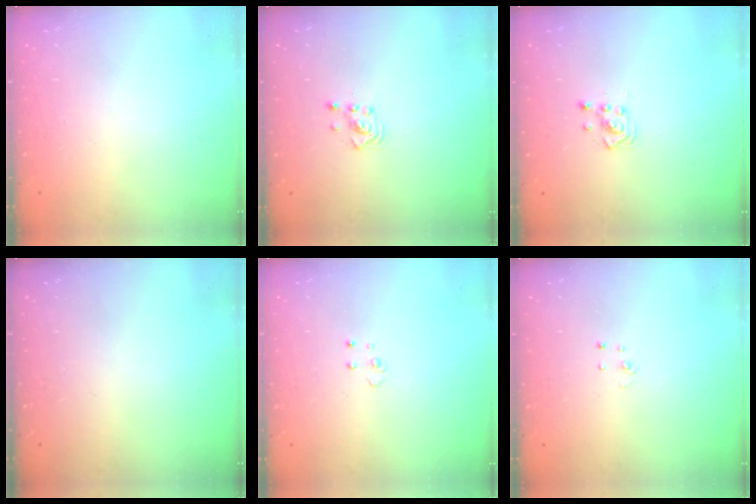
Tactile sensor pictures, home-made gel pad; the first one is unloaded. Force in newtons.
{"total": 2.8, "press": 2.8, "slide": 0.3}
{"total": 3.1, "press": 3.1, "slide": 0.3}
{"total": 0.0}
{"total": 3.9, "press": 3.9, "slide": 0.3}
{"total": 2.7, "press": 2.7, "slide": 0.3}